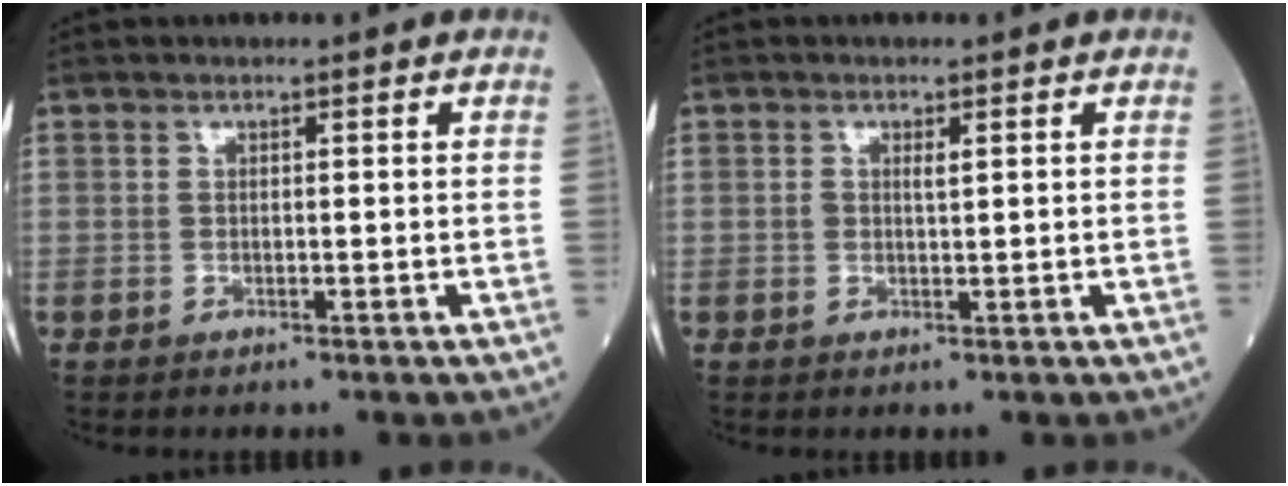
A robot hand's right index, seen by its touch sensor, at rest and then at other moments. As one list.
[{"total": 1.4, "force": [0.5, 0.4, 1.3], "torque": [-0.027, 0.001, 0.009]}]